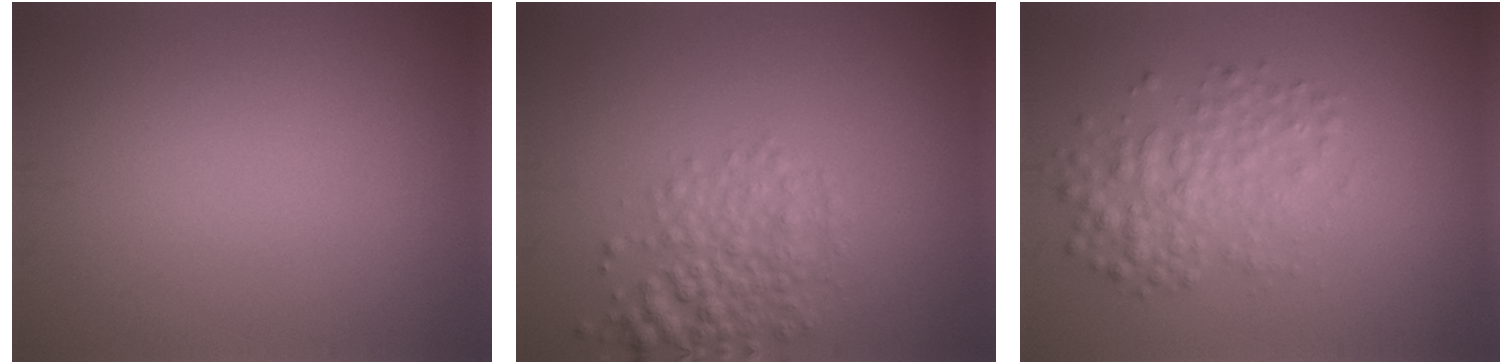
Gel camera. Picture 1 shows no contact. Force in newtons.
{"total": 3.6, "press": 3.6, "slide": 0.2}
{"total": 3.8, "press": 3.8, "slide": 0.0}